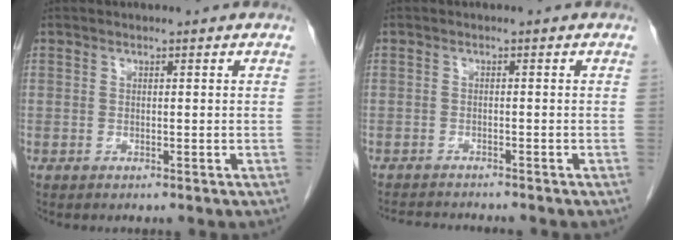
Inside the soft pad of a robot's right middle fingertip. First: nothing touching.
{"total": 5.3, "force": [-5.1, 0.0, 1.5], "torque": [-0.018, -0.013, -0.080]}